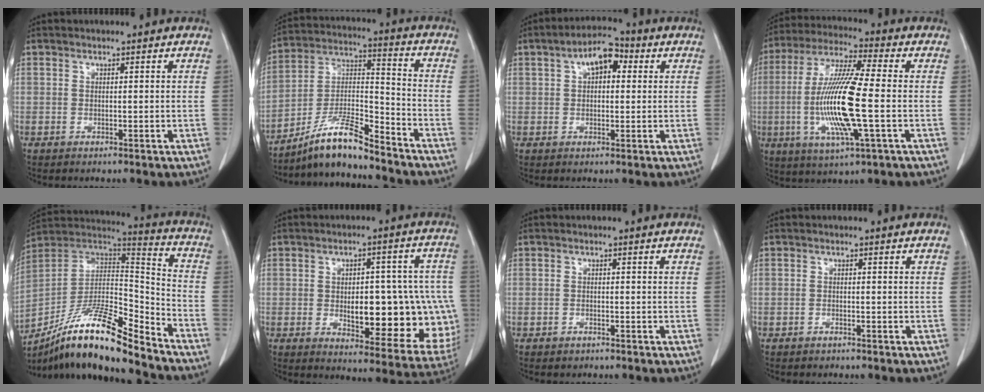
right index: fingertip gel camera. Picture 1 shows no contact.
{"total": 10.9, "force": [-9.3, 0.9, 5.6], "torque": [-0.111, 0.011, -0.170]}
{"total": 6.8, "force": [2.5, 3.9, 4.9], "torque": [-0.075, 0.028, 0.035]}
{"total": 15.5, "force": [-2.3, 1.2, 15.3], "torque": [-0.312, -0.009, -0.046]}
{"total": 18.3, "force": [-13.8, 2.7, 11.7], "torque": [-0.213, 0.015, -0.247]}
{"total": 18.5, "force": [-2.3, 7.1, 16.9], "torque": [-0.150, 0.025, 0.000]}
{"total": 1.0, "force": [-0.8, 0.6, 0.3], "torque": [-0.007, 0.002, -0.010]}
{"total": 0.8, "force": [-0.7, 0.4, 0.1], "torque": [-0.005, 0.002, -0.011]}